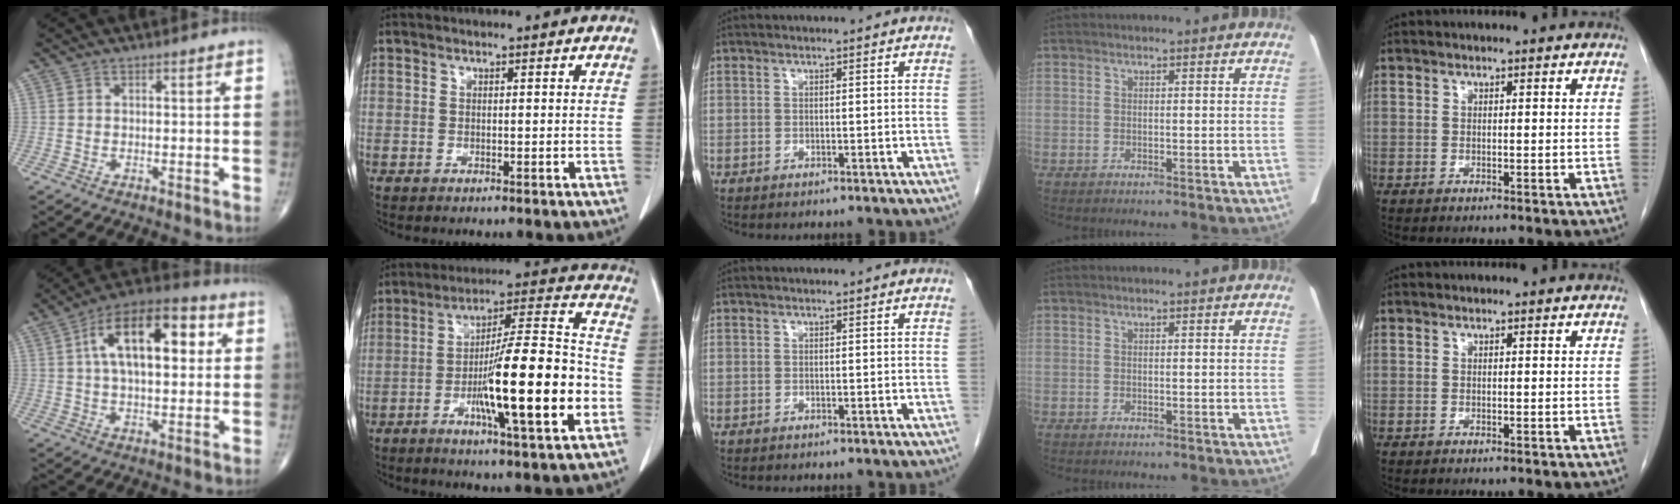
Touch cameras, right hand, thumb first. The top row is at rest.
{"thumb": {"total": 19.4, "force": [4.8, 9.3, 16.3], "torque": [-0.239, 0.021, 0.066]}, "index": {"total": 19.7, "force": [-5.3, 1.6, 18.9], "torque": [-0.295, 0.002, -0.082]}}